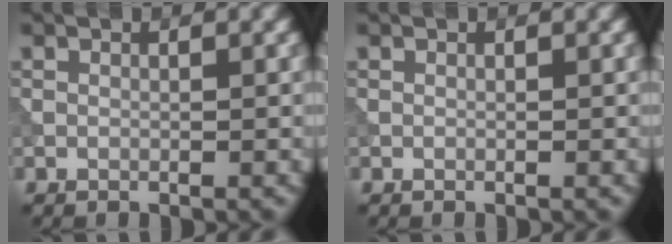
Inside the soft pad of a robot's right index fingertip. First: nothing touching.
{"total": 0.0}